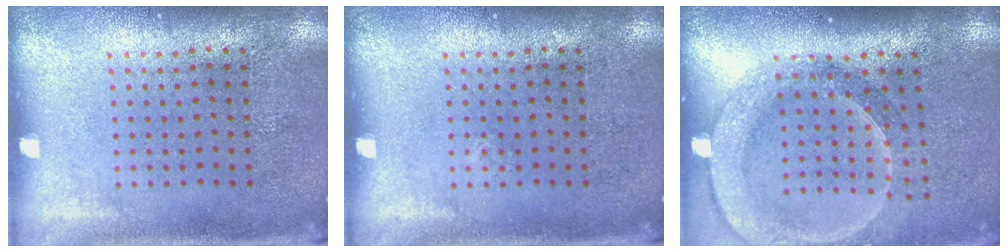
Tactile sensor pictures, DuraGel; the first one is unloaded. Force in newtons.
{"total": 0.0}
{"total": 2.4, "press": 1.9, "slide": 1.4}